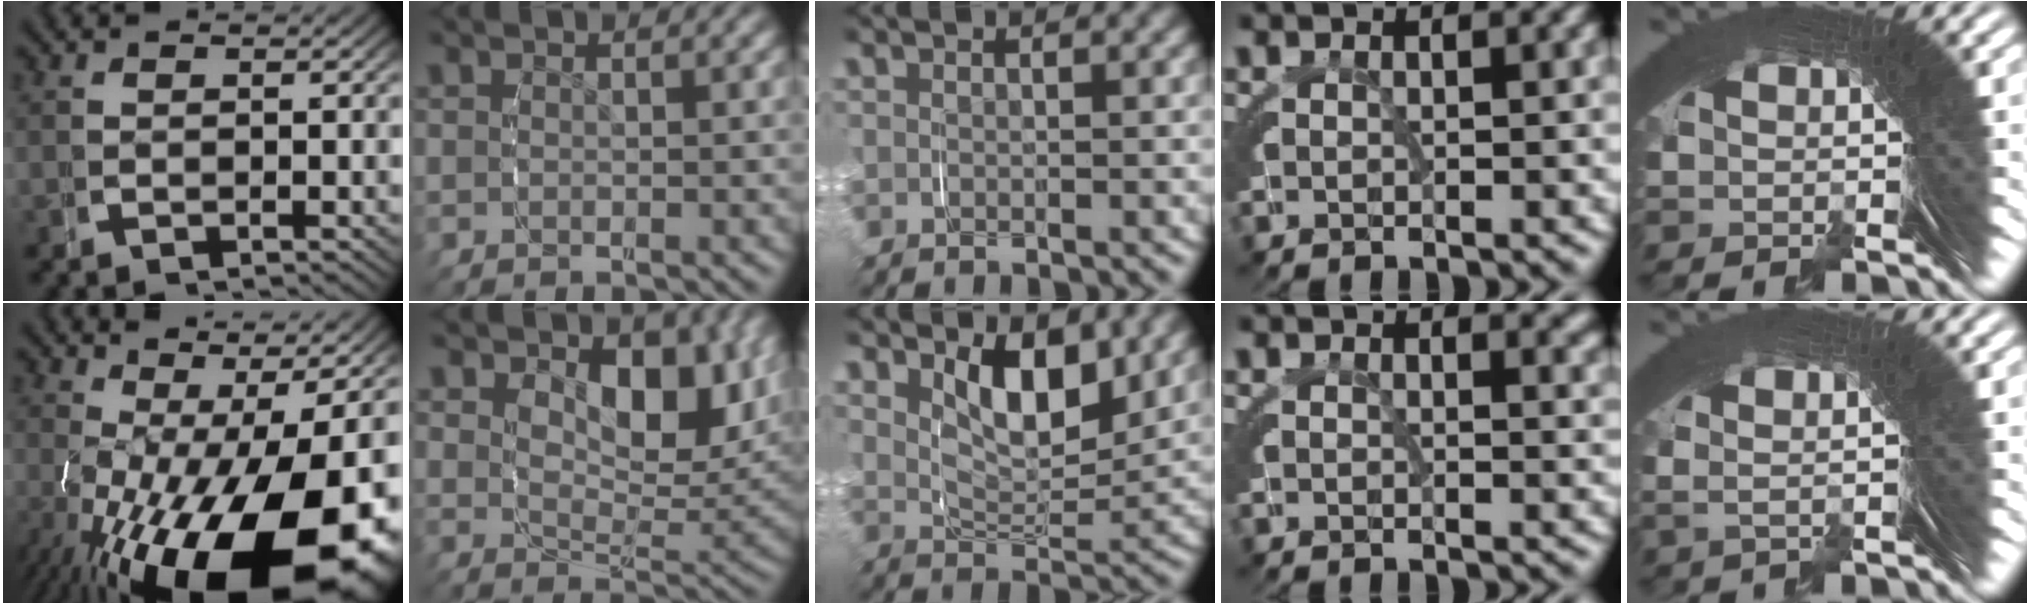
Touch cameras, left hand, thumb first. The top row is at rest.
{"thumb": {"total": 18.1, "force": [-3.7, 10.0, 14.7], "torque": [-0.248, -0.080, -0.009]}, "index": {"total": 7.5, "force": [2.9, 3.8, 5.8], "torque": [-0.082, -0.015, 0.052]}, "middle": {"total": 5.3, "force": [2.4, 2.4, 4.0], "torque": [-0.068, -0.018, 0.044]}, "ring": {"total": 1.2, "force": [0.9, 0.5, 0.6], "torque": [-0.010, -0.004, 0.010]}, "little": {"total": 2.3, "force": [0.6, 0.9, 2.0], "torque": [-0.037, 0.004, 0.008]}}